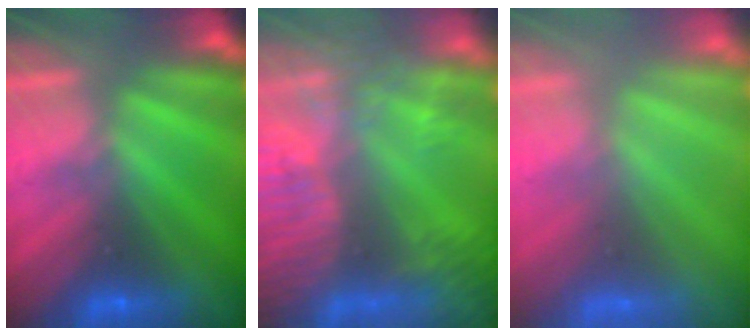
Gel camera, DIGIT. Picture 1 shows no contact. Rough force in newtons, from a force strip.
{"total": 6.7}
{"total": 8.0}